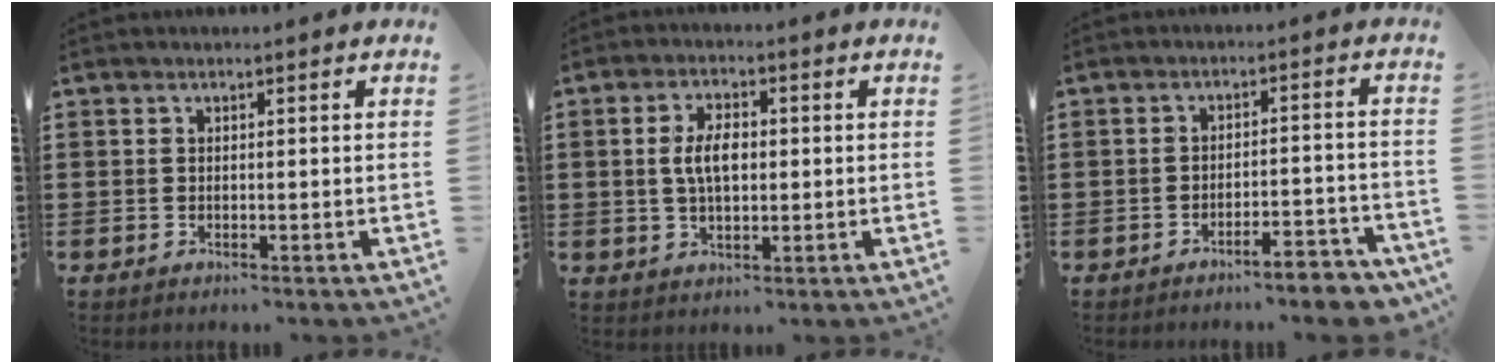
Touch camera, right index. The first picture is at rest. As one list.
[{"total": 5.1, "force": [0.4, 2.4, 4.5], "torque": [-0.090, 0.003, 0.002]}, {"total": 4.9, "force": [-4.5, 0.3, 2.1], "torque": [-0.033, -0.007, -0.085]}]